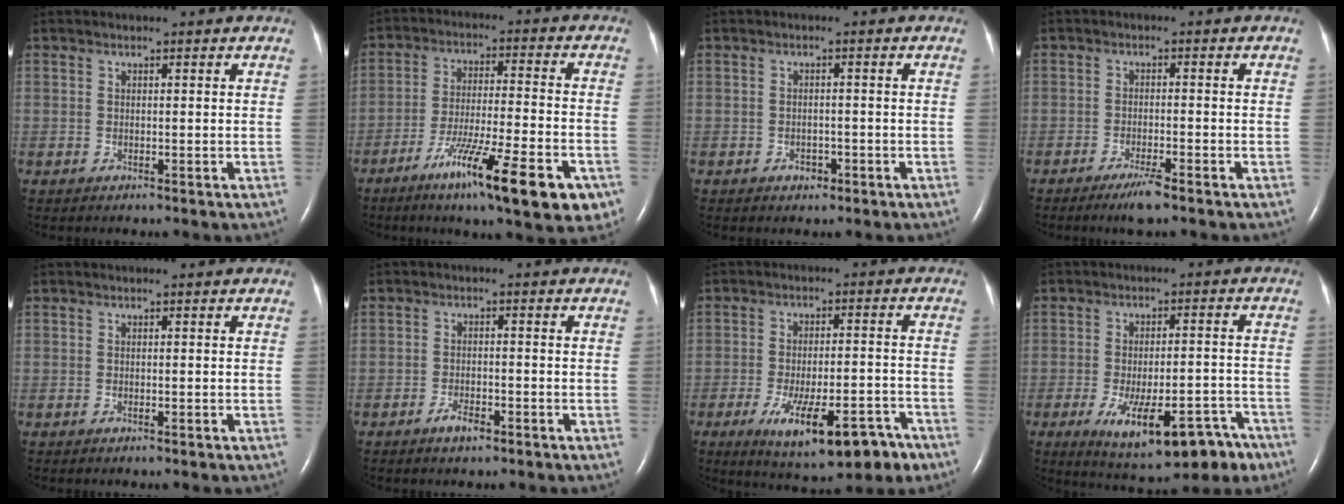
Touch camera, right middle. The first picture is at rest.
{"total": 17.4, "force": [-9.8, 2.0, 14.2], "torque": [-0.182, -0.024, -0.151]}
{"total": 1.7, "force": [-1.0, 1.1, 0.8], "torque": [-0.011, 0.003, -0.010]}
{"total": 3.7, "force": [-2.7, 0.1, 2.5], "torque": [-0.054, -0.008, -0.050]}
{"total": 0.0}
{"total": 2.7, "force": [-1.9, 0.9, 1.8], "torque": [-0.038, 0.000, -0.034]}
{"total": 13.3, "force": [-7.5, 3.8, 10.3], "torque": [-0.155, -0.004, -0.105]}
{"total": 14.3, "force": [-8.3, 4.7, 10.7], "torque": [-0.141, 0.005, -0.111]}